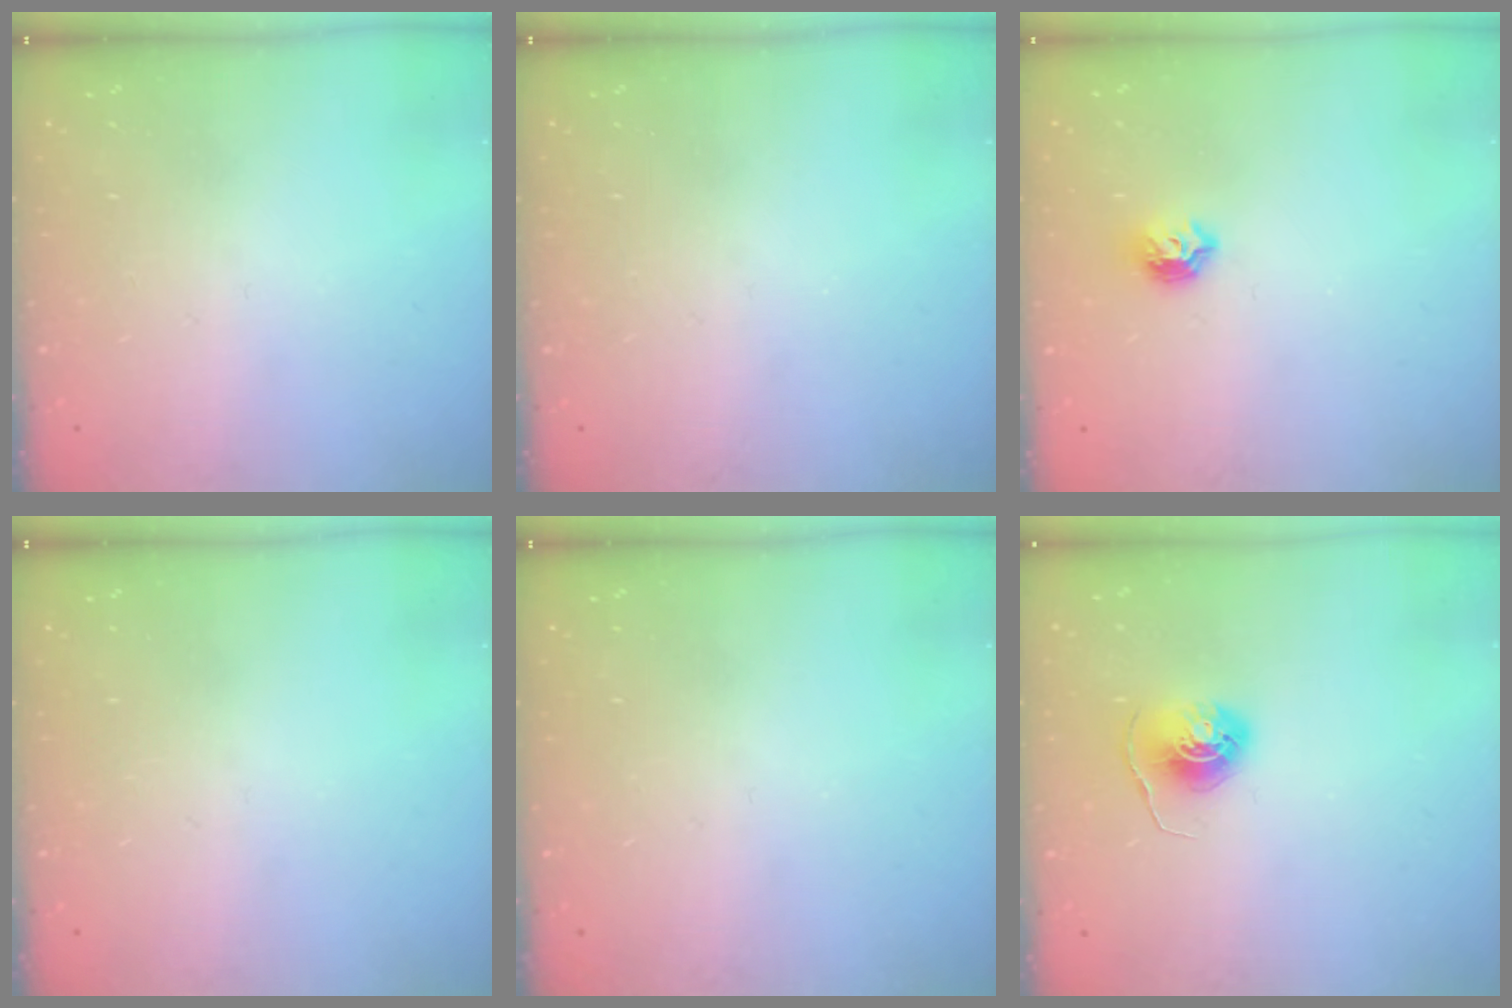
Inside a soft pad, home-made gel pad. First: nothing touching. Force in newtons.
{"total": 0.0}
{"total": 6.5, "press": 6.5, "slide": 0.9}
{"total": 0.0}
{"total": 0.0}
{"total": 6.1, "press": 6.1, "slide": 0.5}